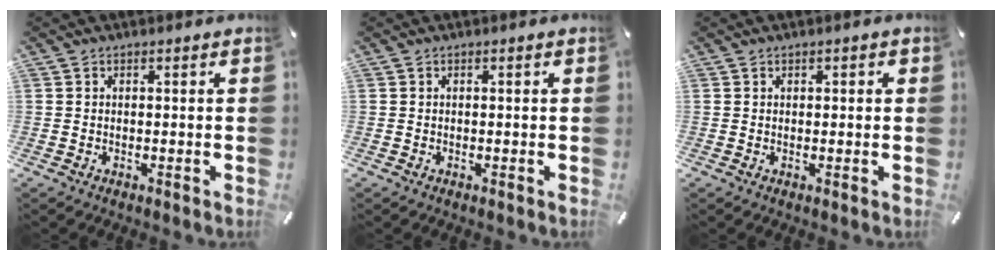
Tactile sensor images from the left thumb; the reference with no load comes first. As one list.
[{"total": 0.0}, {"total": 0.5, "force": [0.1, 0.5, 0.2], "torque": [-0.004, 0.004, 0.001]}]